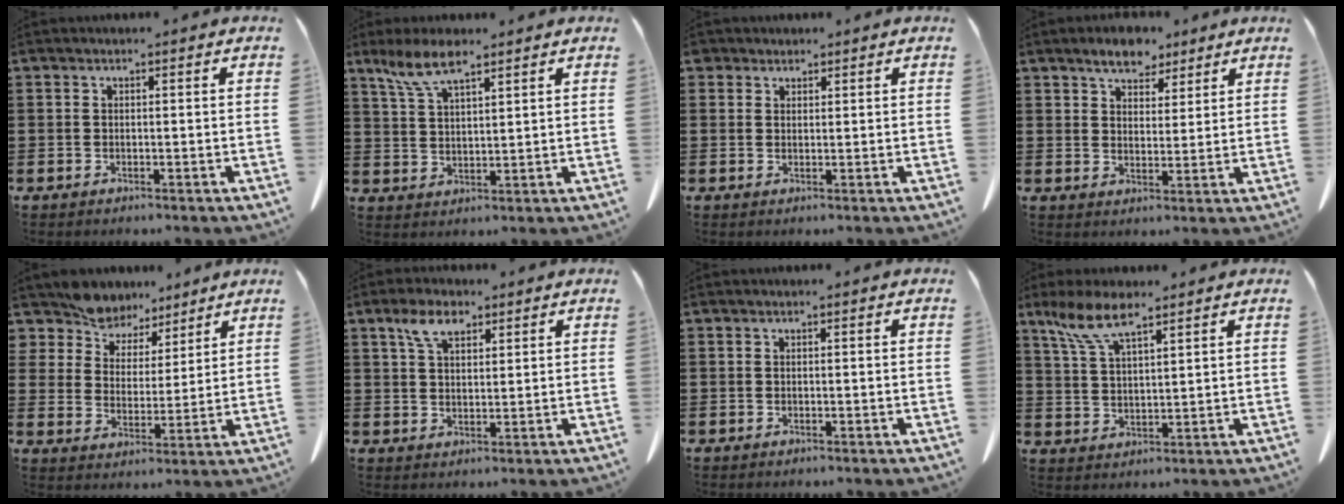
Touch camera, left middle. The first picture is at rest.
{"total": 6.4, "force": [4.4, 1.6, 4.4], "torque": [-0.096, -0.001, 0.079]}
{"total": 1.8, "force": [1.6, 1.0, 0.2], "torque": [-0.008, 0.004, 0.032]}
{"total": 5.4, "force": [4.5, 2.5, 1.4], "torque": [-0.035, -0.006, 0.085]}
{"total": 7.8, "force": [7.2, 3.0, 0.1], "torque": [-0.047, -0.045, 0.135]}
{"total": 5.3, "force": [3.1, 2.4, 3.5], "torque": [-0.078, 0.009, 0.056]}
{"total": 0.0}
{"total": 7.4, "force": [5.1, 1.8, 5.0], "torque": [-0.118, -0.009, 0.091]}